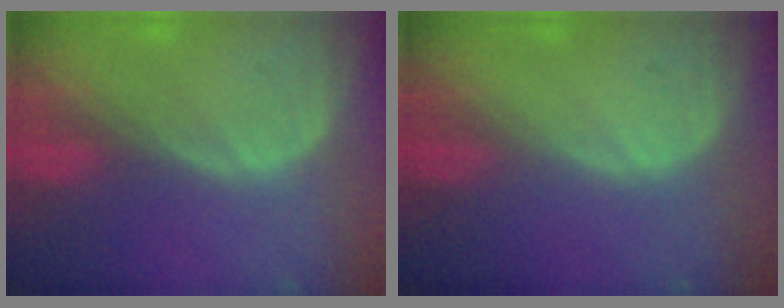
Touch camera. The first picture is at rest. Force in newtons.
{"total": 0.0}